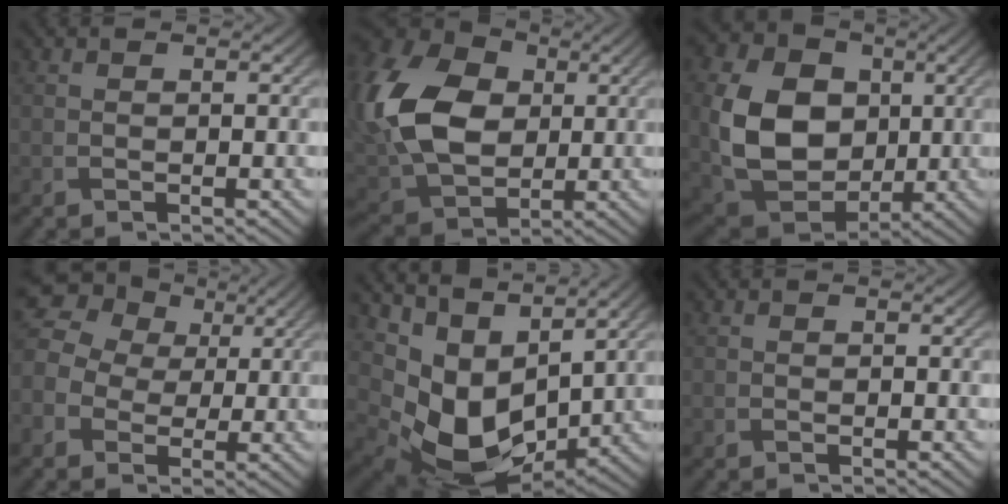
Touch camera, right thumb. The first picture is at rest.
{"total": 15.8, "force": [2.0, 11.4, 10.8], "torque": [-0.280, 0.012, 0.033]}
{"total": 13.6, "force": [0.5, 10.4, 8.8], "torque": [-0.207, 0.001, 0.012]}
{"total": 9.7, "force": [0.9, 8.2, 5.1], "torque": [-0.153, 0.010, 0.008]}
{"total": 11.0, "force": [2.9, 7.4, 7.7], "torque": [-0.170, -0.028, 0.065]}
{"total": 0.0}